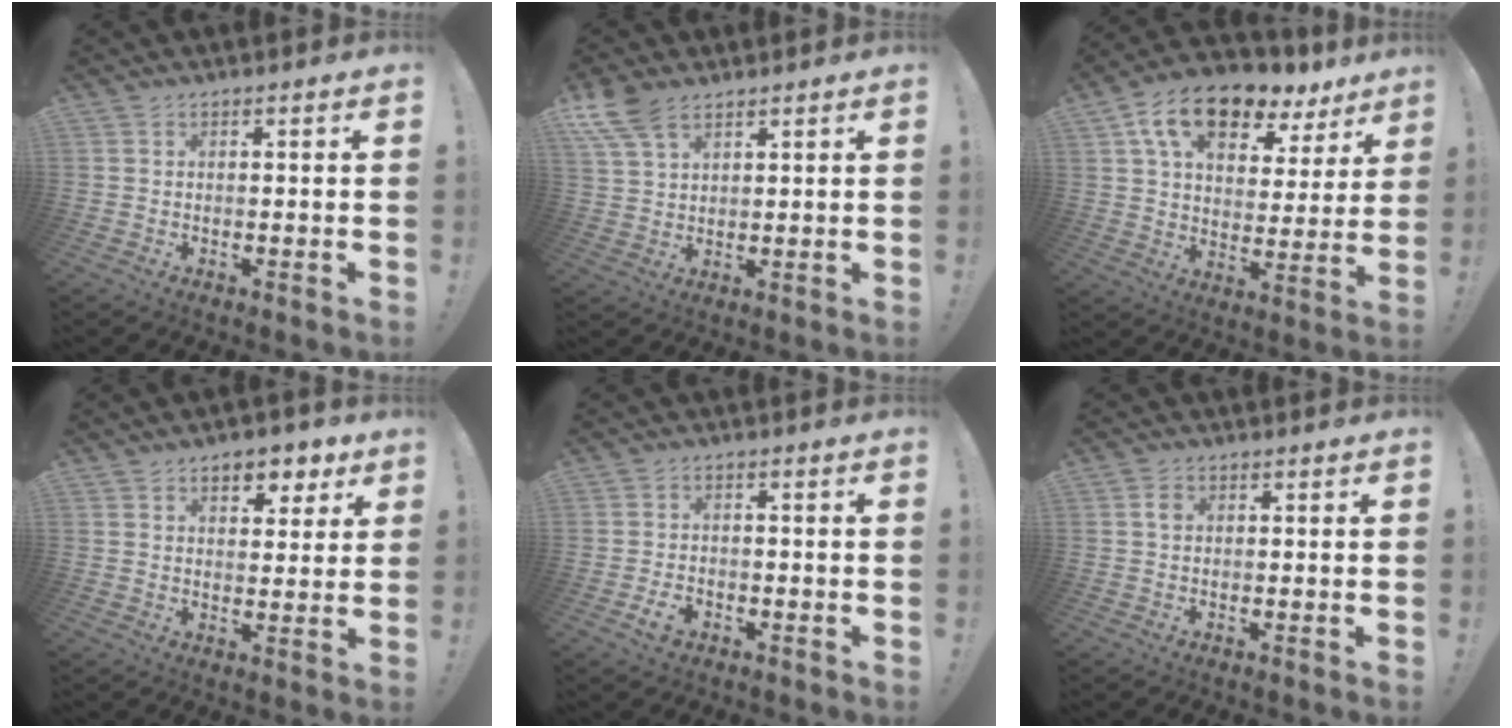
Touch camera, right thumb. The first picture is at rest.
{"total": 8.7, "force": [5.7, 4.3, 4.9], "torque": [-0.104, -0.020, 0.111]}
{"total": 15.4, "force": [9.5, 8.4, 8.8], "torque": [-0.142, -0.055, 0.168]}
{"total": 7.4, "force": [4.4, 4.7, 3.8], "torque": [-0.040, -0.024, 0.076]}
{"total": 4.4, "force": [-2.3, 2.6, 2.8], "torque": [-0.051, 0.006, -0.041]}
{"total": 1.7, "force": [0.3, 1.3, 1.0], "torque": [-0.003, -0.002, 0.002]}